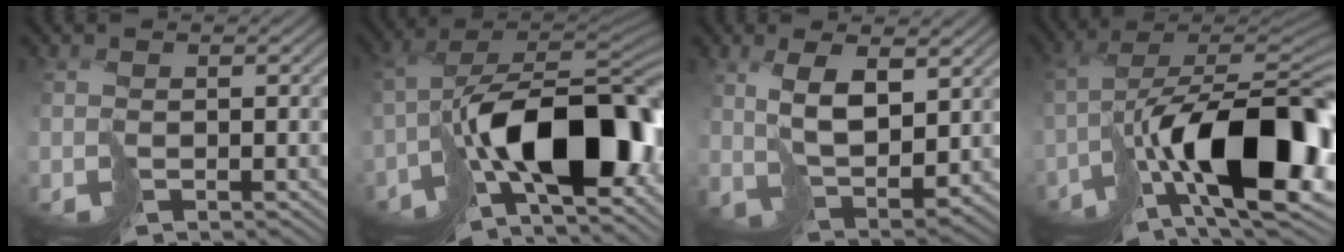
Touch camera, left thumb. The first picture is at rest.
{"total": 16.3, "force": [-5.5, 7.1, 13.6], "torque": [-0.211, -0.009, -0.091]}
{"total": 7.8, "force": [4.1, 2.8, 6.1], "torque": [-0.132, -0.006, 0.084]}
{"total": 17.9, "force": [-5.4, 7.6, 15.3], "torque": [-0.257, -0.011, -0.078]}